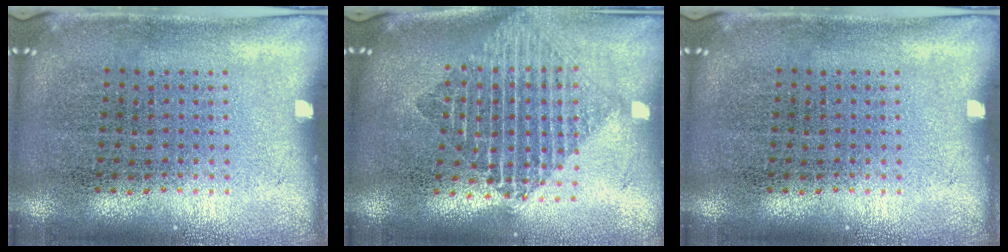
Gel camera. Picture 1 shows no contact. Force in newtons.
{"total": 1.9, "press": 1.6, "slide": 1.0}
{"total": 0.0}